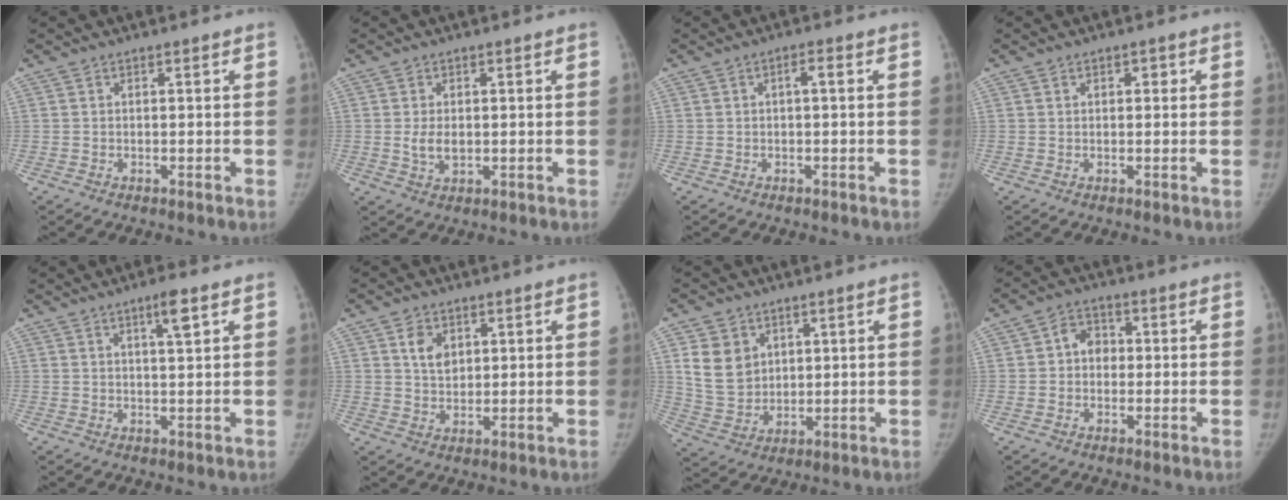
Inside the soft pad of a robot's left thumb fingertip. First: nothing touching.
{"total": 3.7, "force": [-0.1, 2.4, 2.8], "torque": [-0.049, -0.004, 0.003]}
{"total": 1.8, "force": [0.1, 0.8, 1.6], "torque": [-0.023, 0.007, -0.002]}
{"total": 1.5, "force": [0.5, 1.2, 0.8], "torque": [0.000, 0.001, 0.004]}
{"total": 3.9, "force": [2.0, 0.5, 3.3], "torque": [-0.053, -0.009, 0.034]}
{"total": 4.7, "force": [2.0, 3.4, 2.6], "torque": [-0.029, -0.014, 0.038]}
{"total": 9.4, "force": [3.5, 7.4, 4.6], "torque": [-0.061, -0.019, 0.082]}
{"total": 4.8, "force": [0.1, 4.1, 2.5], "torque": [-0.015, 0.013, -0.007]}